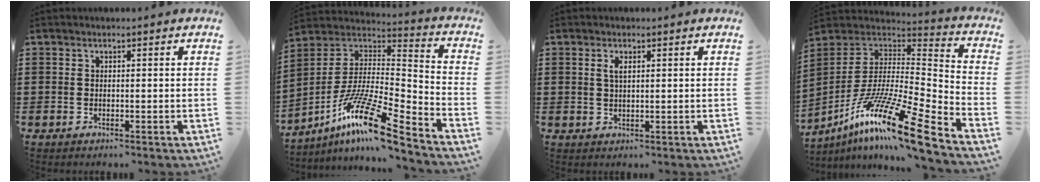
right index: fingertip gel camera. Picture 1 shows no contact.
{"total": 14.3, "force": [-9.2, 1.5, 10.9], "torque": [-0.208, 0.003, -0.174]}
{"total": 1.7, "force": [0.5, 0.6, 1.5], "torque": [-0.030, 0.006, 0.008]}
{"total": 17.7, "force": [-11.7, 2.2, 13.2], "torque": [-0.245, 0.018, -0.210]}